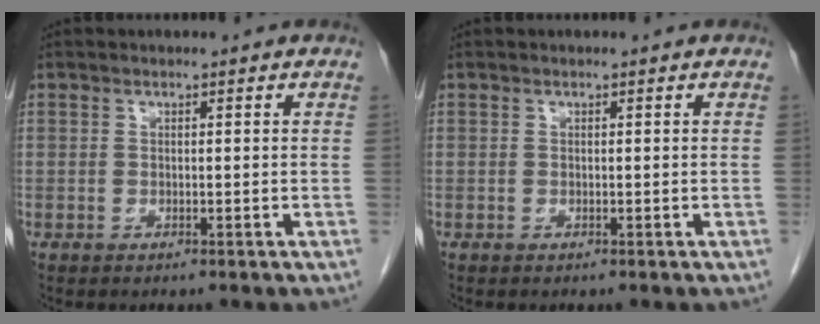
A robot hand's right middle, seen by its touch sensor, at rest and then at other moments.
{"total": 0.0}